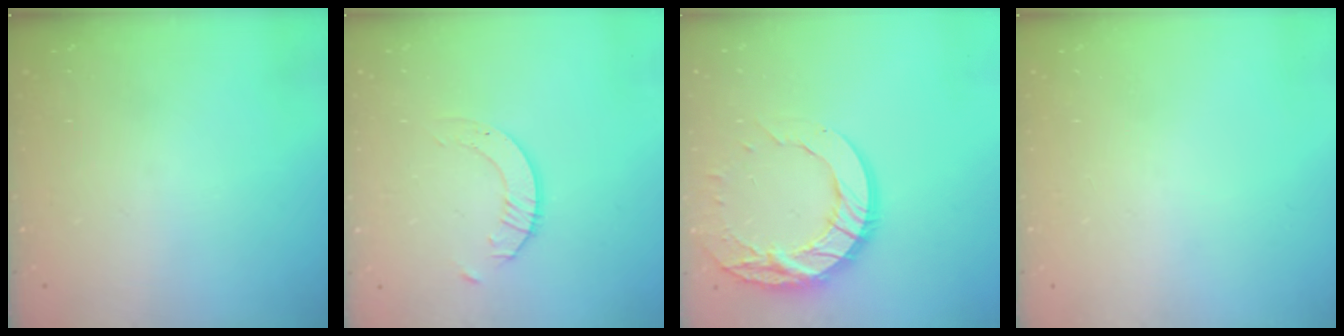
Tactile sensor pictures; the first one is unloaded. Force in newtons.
{"total": 2.1, "press": 2.1, "slide": 0.2}
{"total": 14.4, "press": 14.4, "slide": 0.7}
{"total": 0.0}